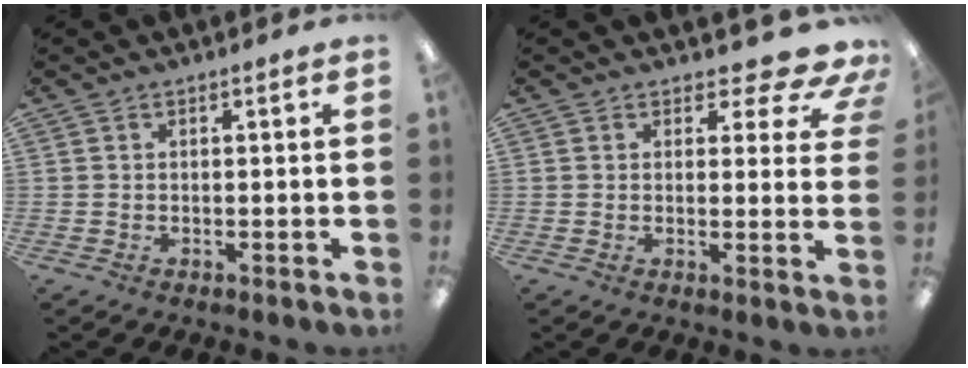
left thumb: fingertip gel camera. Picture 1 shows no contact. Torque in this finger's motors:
{"motor_torque": [-0.19, 0.28, -0.32, -0.02, 0.02]}